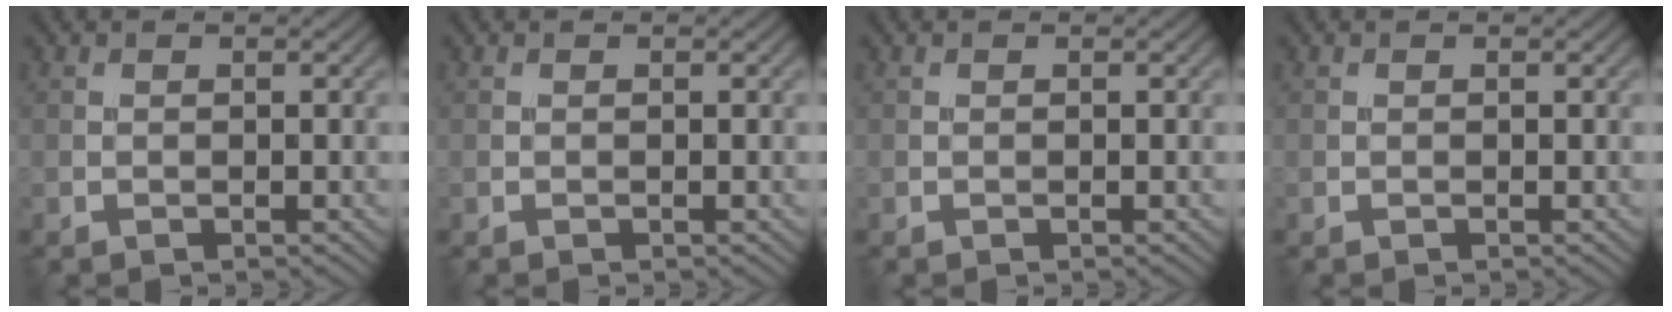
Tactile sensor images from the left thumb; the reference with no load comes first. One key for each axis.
{"total": 0.0}
{"total": 0.0}
{"total": 0.0}